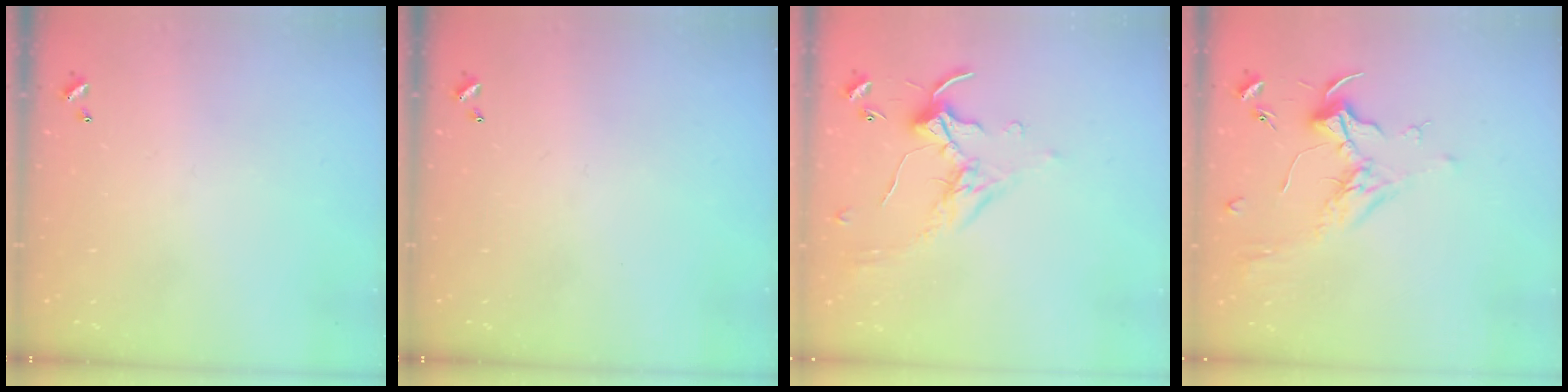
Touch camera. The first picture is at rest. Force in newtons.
{"total": 0.0}
{"total": 0.0}
{"total": 1.8, "press": 1.7, "slide": 0.7}